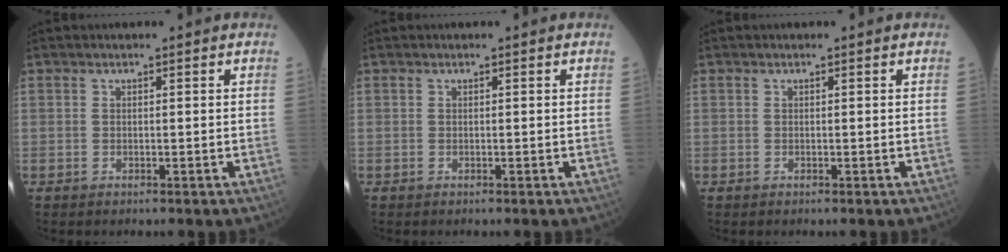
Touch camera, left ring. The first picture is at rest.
{"total": 0.0}
{"total": 0.0}